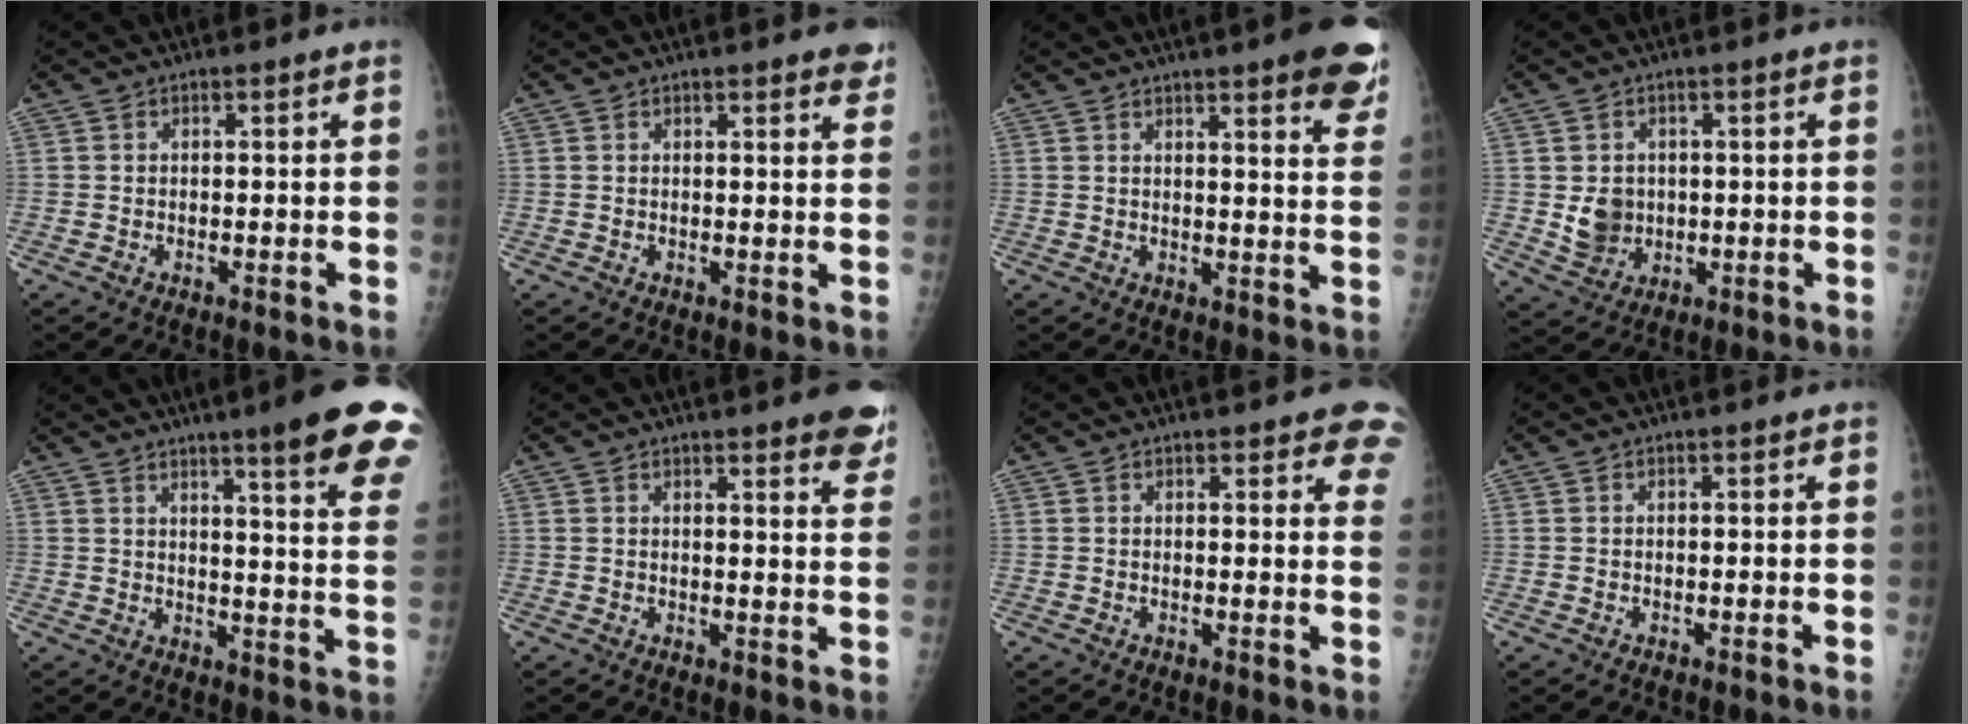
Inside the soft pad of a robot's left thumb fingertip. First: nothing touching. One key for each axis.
{"total": 4.0, "fx": 3.2, "fy": 1.0, "fz": 2.3, "tx": -0.012, "ty": -0.008, "tz": 0.027}
{"total": 12.4, "fx": 8.2, "fy": 2.2, "fz": 9.0, "tx": -0.081, "ty": -0.034, "tz": 0.086}
{"total": 5.6, "fx": 0.1, "fy": 4.9, "fz": 2.6, "tx": -0.018, "ty": -0.003, "tz": 0.015}
{"total": 18.6, "fx": 12.6, "fy": 1.5, "fz": 13.7, "tx": -0.152, "ty": -0.063, "tz": 0.149}
{"total": 8.8, "fx": 6.5, "fy": 1.7, "fz": 5.6, "tx": -0.042, "ty": -0.027, "tz": 0.064}
{"total": 7.3, "fx": 5.2, "fy": 2.4, "fz": 4.5, "tx": -0.018, "ty": -0.017, "tz": 0.045}
{"total": 0.0}